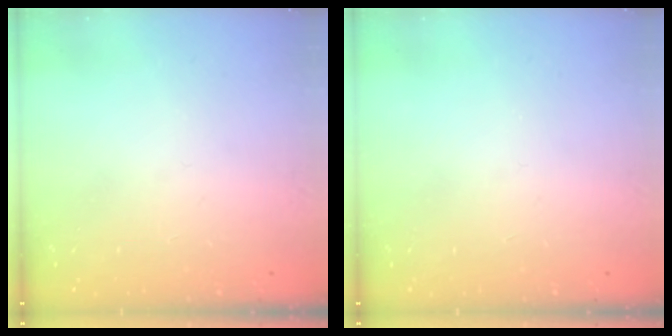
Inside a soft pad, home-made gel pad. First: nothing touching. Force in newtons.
{"total": 0.0}